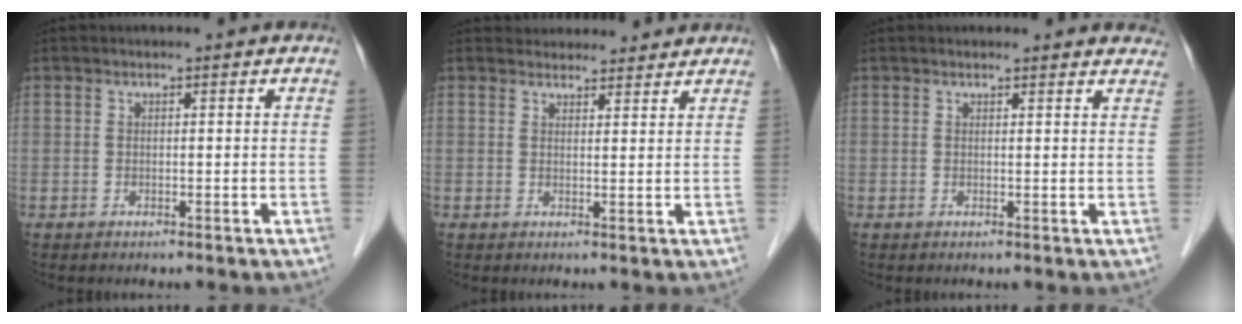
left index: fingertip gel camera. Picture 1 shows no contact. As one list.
[{"total": 6.6, "force": [6.3, 1.9, 0.7], "torque": [0.004, 0.016, 0.071]}, {"total": 5.0, "force": [4.9, 1.0, 0.6], "torque": [0.007, -0.005, 0.031]}]